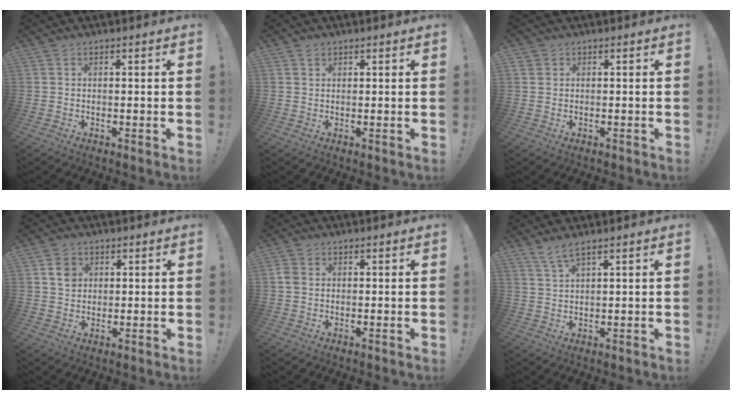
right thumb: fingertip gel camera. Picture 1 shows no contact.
{"total": 1.0, "force": [0.8, 0.5, 0.3], "torque": [-0.001, -0.003, 0.015]}
{"total": 1.4, "force": [0.4, 1.3, 0.4], "torque": [-0.015, 0.004, 0.008]}
{"total": 5.3, "force": [1.6, 4.7, 1.9], "torque": [-0.009, -0.003, 0.027]}
{"total": 2.5, "force": [0.1, 1.9, 1.7], "torque": [-0.038, 0.005, 0.001]}
{"total": 3.9, "force": [2.9, 0.1, 2.6], "torque": [-0.058, -0.011, 0.053]}